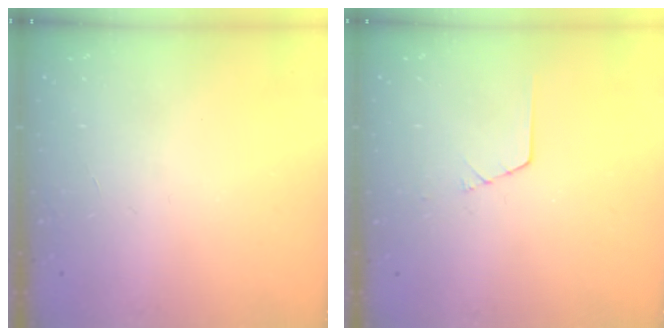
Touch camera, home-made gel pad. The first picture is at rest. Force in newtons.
{"total": 1.3, "press": 1.3, "slide": 0.2}